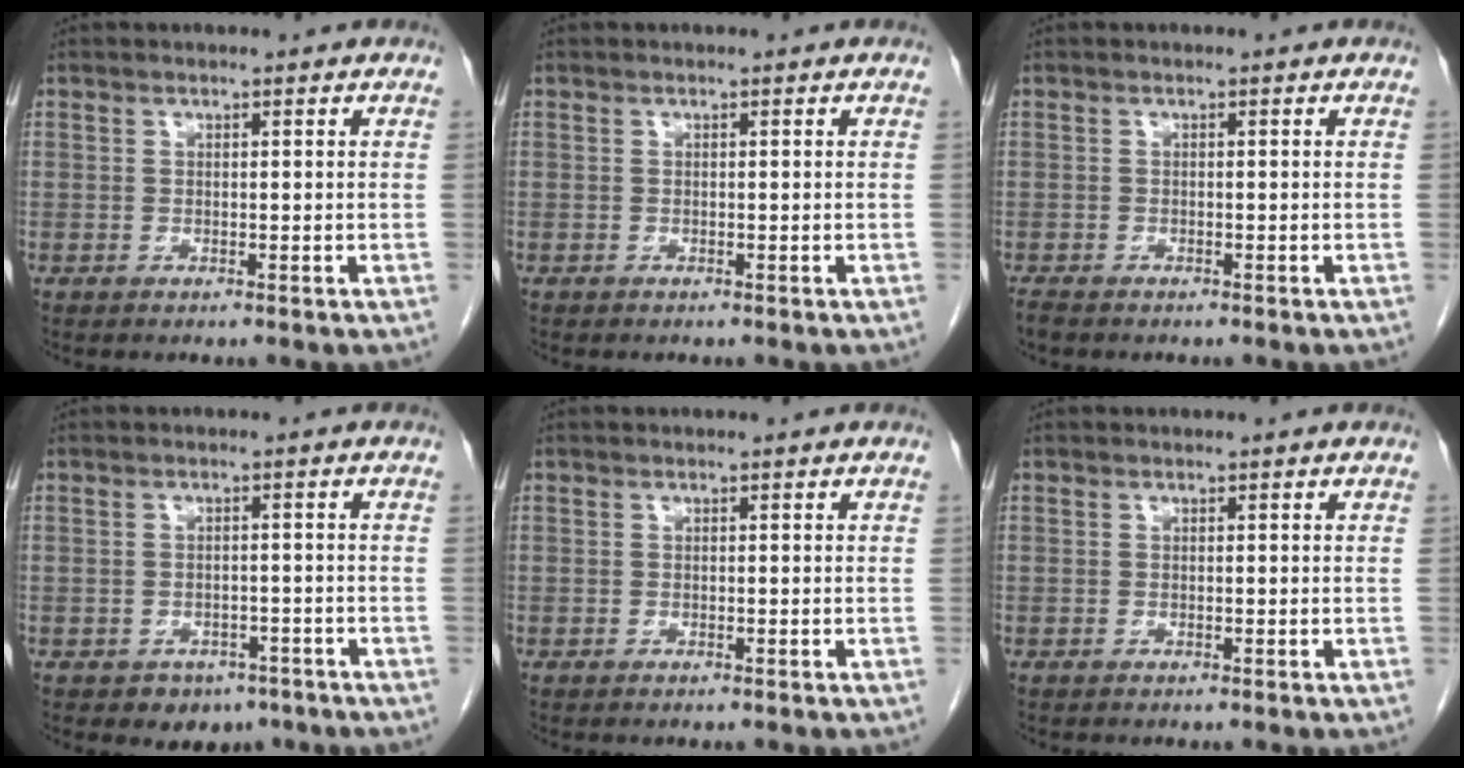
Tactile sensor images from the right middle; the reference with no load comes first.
{"total": 0.0}
{"total": 1.5, "force": [-1.3, 0.4, 0.6], "torque": [-0.018, -0.004, -0.021]}
{"total": 4.0, "force": [-2.8, 2.8, 0.8], "torque": [-0.006, 0.009, -0.031]}
{"total": 0.0}
{"total": 0.0}